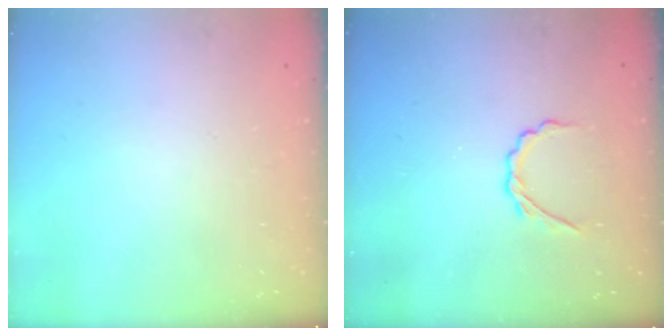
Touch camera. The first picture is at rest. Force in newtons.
{"total": 2.7, "press": 2.6, "slide": 0.8}